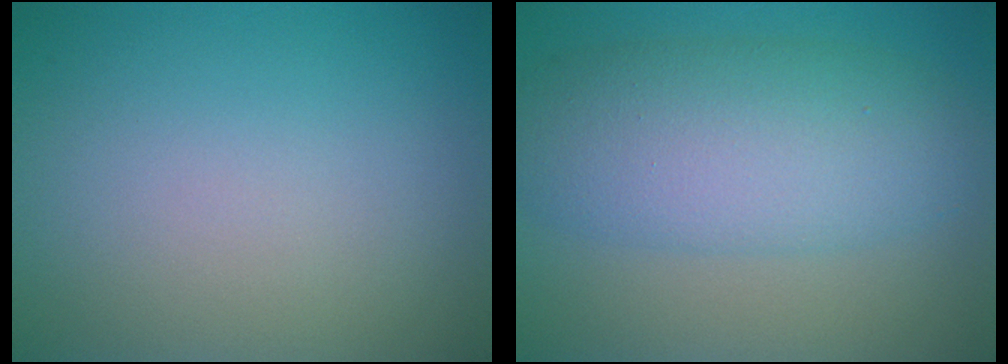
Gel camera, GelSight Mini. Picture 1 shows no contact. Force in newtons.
{"total": 7.4, "press": 7.4, "slide": 0.2}